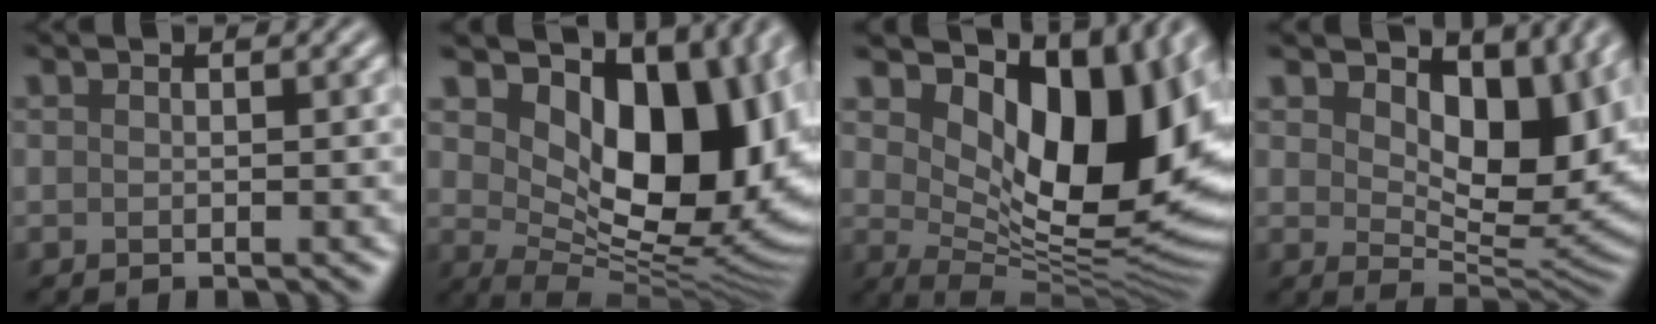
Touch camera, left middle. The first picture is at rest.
{"total": 13.5, "force": [3.9, 7.8, 10.3], "torque": [-0.125, -0.015, 0.071]}
{"total": 14.8, "force": [5.0, 7.5, 11.7], "torque": [-0.143, -0.007, 0.090]}
{"total": 9.9, "force": [3.6, 5.4, 7.5], "torque": [-0.119, -0.016, 0.059]}